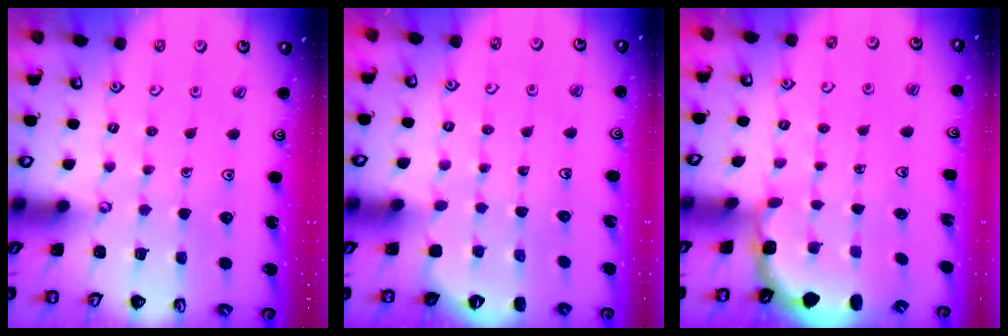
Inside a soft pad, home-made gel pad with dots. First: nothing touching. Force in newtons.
{"total": 2.1, "press": 1.0, "slide": 1.8}
{"total": 2.5, "press": 2.1, "slide": 1.3}